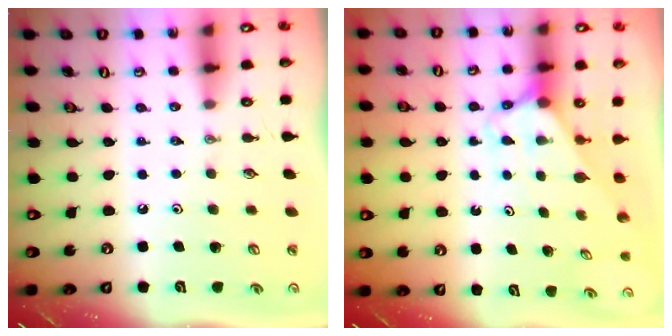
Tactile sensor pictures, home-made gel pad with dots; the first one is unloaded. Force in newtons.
{"total": 2.6, "press": 2.6, "slide": 0.2}